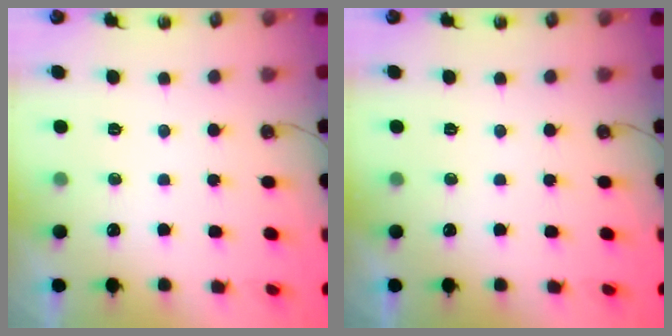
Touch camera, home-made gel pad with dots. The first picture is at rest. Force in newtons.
{"total": 0.0}